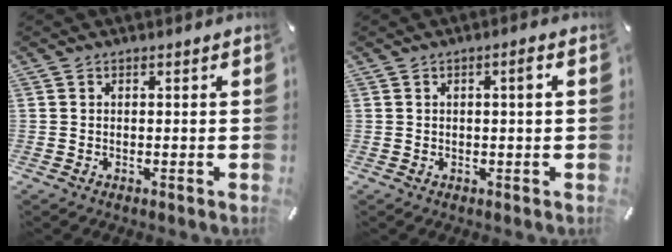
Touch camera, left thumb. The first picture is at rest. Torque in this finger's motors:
{"motor_torque": [0.04, -0.17, 0.14, 0.12, -0.10]}